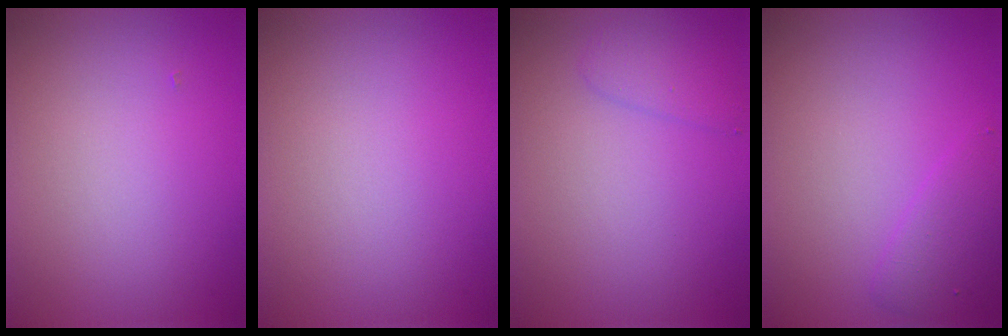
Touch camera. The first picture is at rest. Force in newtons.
{"total": 0.0}
{"total": 1.7, "press": 1.7, "slide": 0.1}
{"total": 2.0, "press": 2.0, "slide": 0.1}